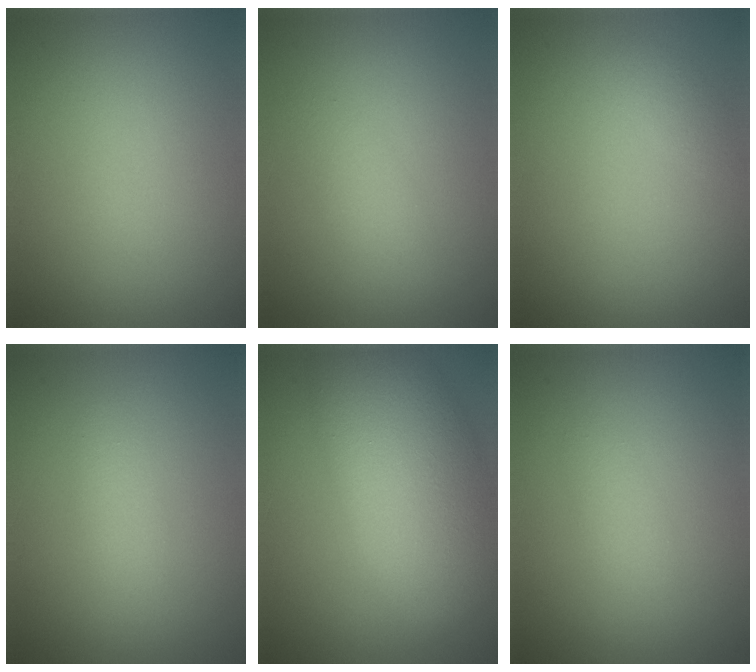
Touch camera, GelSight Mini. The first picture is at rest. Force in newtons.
{"total": 1.7, "press": 1.7, "slide": 0.0}
{"total": 0.7, "press": 0.7, "slide": 0.0}
{"total": 1.5, "press": 1.5, "slide": 0.0}
{"total": 10.1, "press": 10.0, "slide": 0.4}
{"total": 1.3, "press": 1.3, "slide": 0.1}